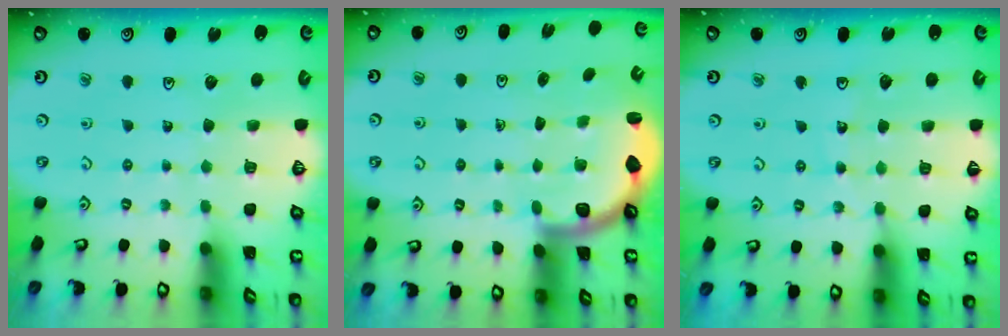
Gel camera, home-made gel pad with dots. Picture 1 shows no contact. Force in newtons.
{"total": 2.5, "press": 2.4, "slide": 0.7}
{"total": 8.4, "press": 7.7, "slide": 3.2}